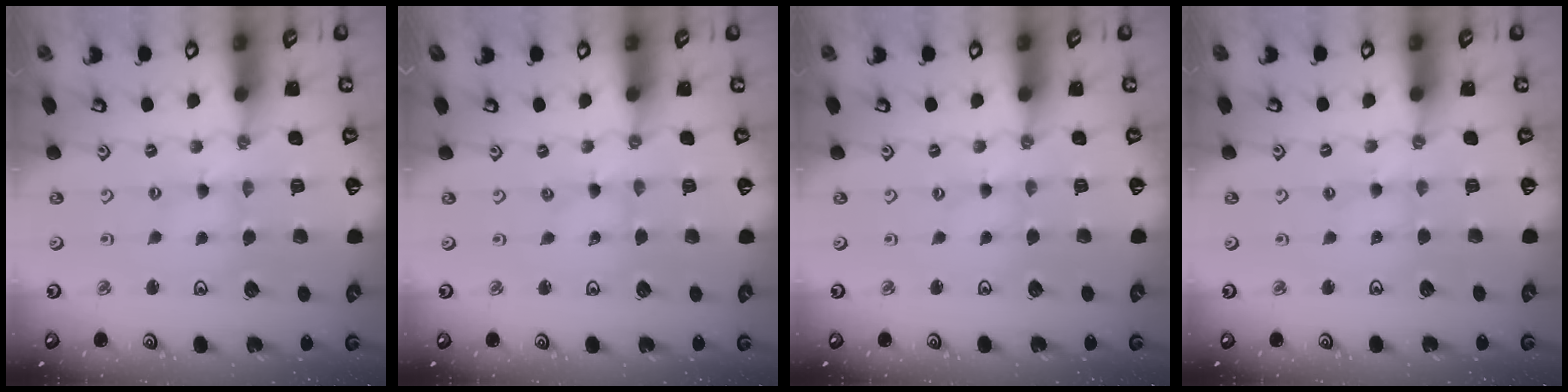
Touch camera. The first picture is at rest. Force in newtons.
{"total": 0.0}
{"total": 0.0}
{"total": 1.9, "press": 1.9, "slide": 0.3}